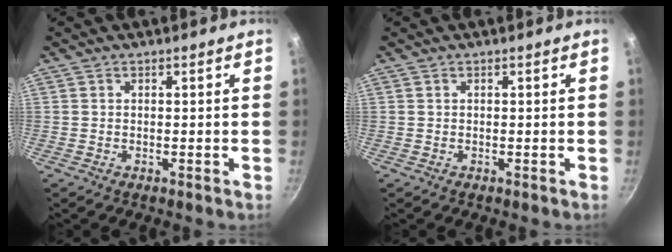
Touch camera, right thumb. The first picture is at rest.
{"total": 0.0}